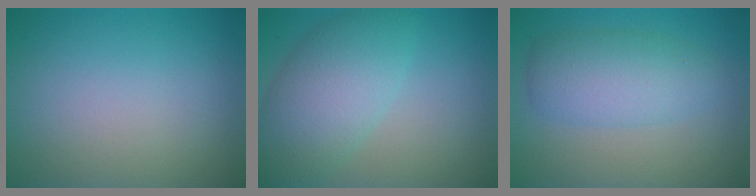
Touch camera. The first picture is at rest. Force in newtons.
{"total": 6.1, "press": 6.1, "slide": 0.3}
{"total": 4.3, "press": 4.3, "slide": 0.1}